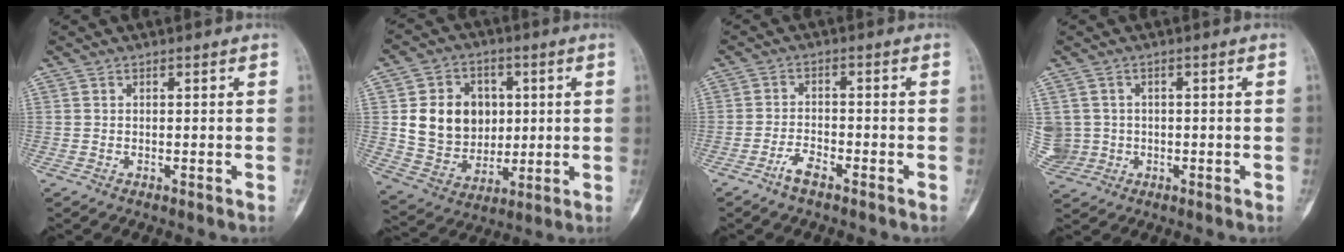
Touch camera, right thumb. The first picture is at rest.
{"total": 14.6, "force": [2.2, 12.1, 7.8], "torque": [-0.090, -0.004, 0.053]}
{"total": 3.6, "force": [-2.6, 1.1, 2.2], "torque": [-0.048, 0.018, -0.051]}
{"total": 6.6, "force": [0.0, 6.4, 1.4], "torque": [-0.034, 0.021, 0.012]}